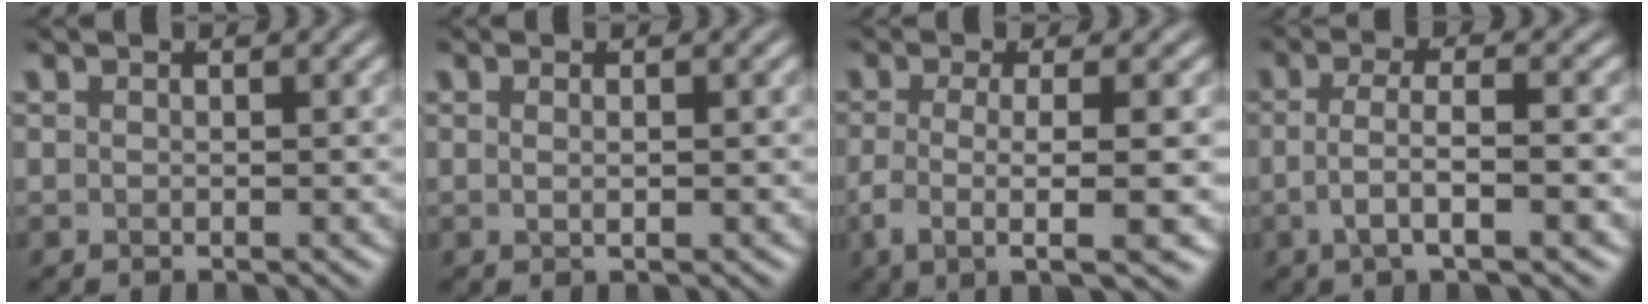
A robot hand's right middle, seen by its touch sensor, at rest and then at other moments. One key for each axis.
{"total": 0.7, "fx": -0.1, "fy": -0.3, "fz": 0.6, "tx": -0.011, "ty": -0.005, "tz": 0.003}
{"total": 6.0, "fx": -2.3, "fy": 1.5, "fz": 5.3, "tx": -0.093, "ty": -0.022, "tz": -0.027}
{"total": 3.6, "fx": -1.3, "fy": 1.2, "fz": 3.2, "tx": -0.060, "ty": -0.008, "tz": -0.022}